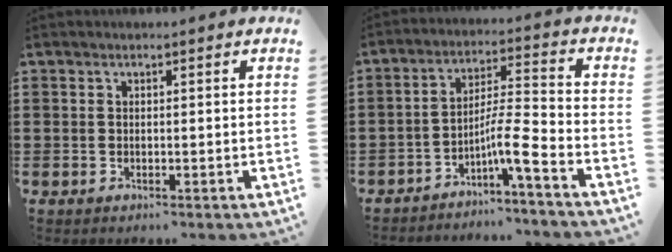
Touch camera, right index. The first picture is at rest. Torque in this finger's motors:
{"motor_torque": [0.05, 0.25, 0.33, 0.03]}